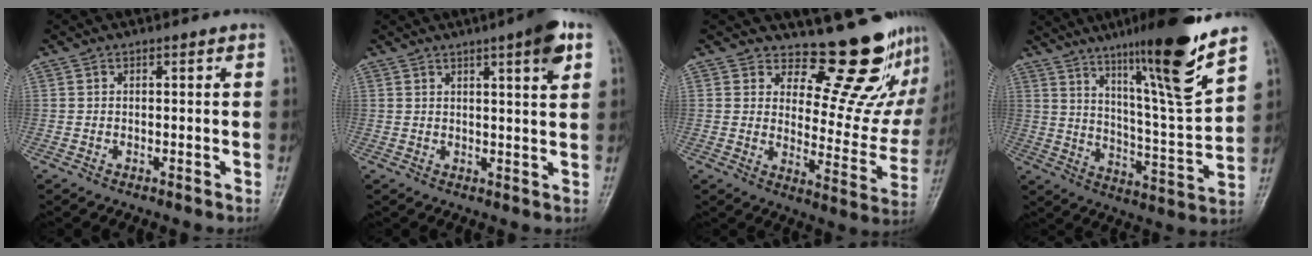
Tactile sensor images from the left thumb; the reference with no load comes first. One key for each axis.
{"total": 6.7, "fx": 3.4, "fy": 0.9, "fz": 5.7, "tx": -0.075, "ty": -0.013, "tz": 0.044}
{"total": 14.9, "fx": 13.2, "fy": 5.0, "fz": 4.6, "tx": -0.012, "ty": -0.135, "tz": 0.169}
{"total": 19.1, "fx": 12.9, "fy": 0.6, "fz": 14.1, "tx": -0.201, "ty": -0.073, "tz": 0.208}